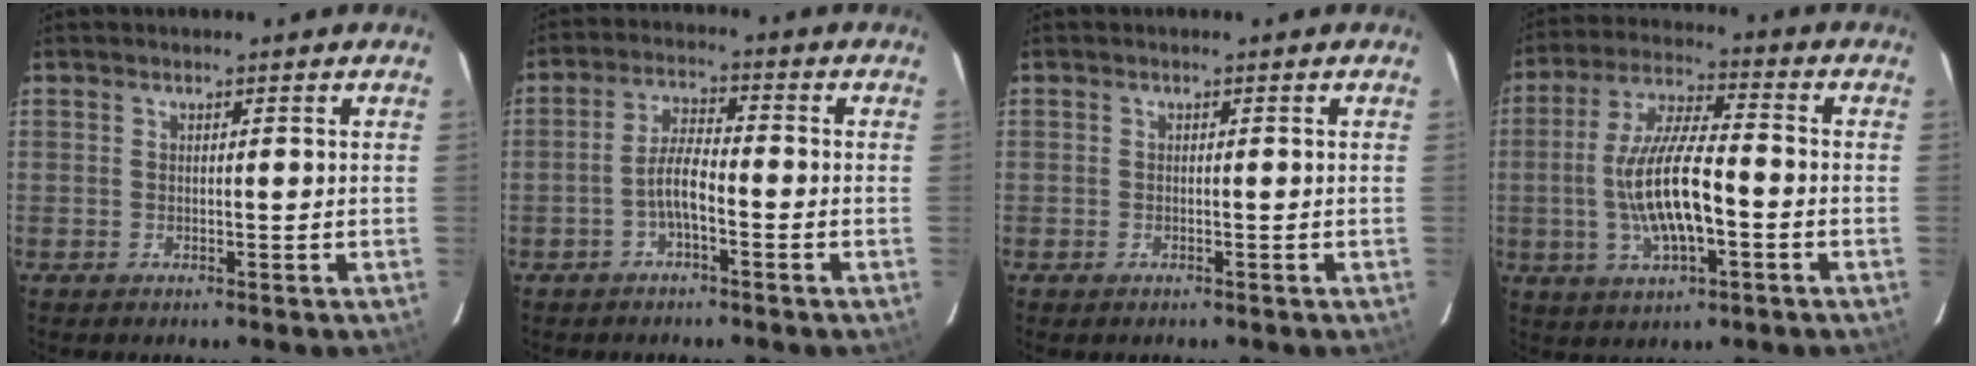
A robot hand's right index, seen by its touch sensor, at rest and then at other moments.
{"total": 4.7, "force": [-2.1, 1.1, 4.1], "torque": [-0.084, 0.009, -0.041]}
{"total": 0.9, "force": [-0.6, 0.5, 0.1], "torque": [-0.003, -0.002, -0.011]}
{"total": 13.4, "force": [-2.9, 4.0, 12.5], "torque": [-0.251, -0.003, -0.047]}